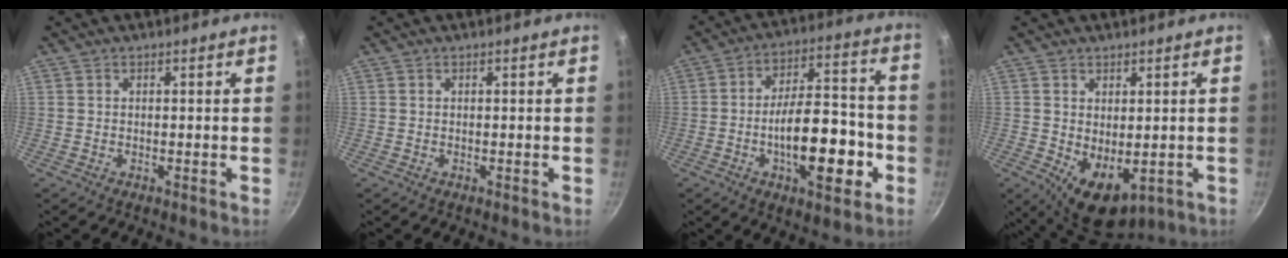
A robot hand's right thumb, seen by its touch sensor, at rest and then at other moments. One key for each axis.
{"total": 0.0}
{"total": 17.4, "fx": -5.3, "fy": 7.4, "fz": 14.8, "tx": -0.193, "ty": 0.044, "tz": -0.081}
{"total": 7.7, "fx": -0.3, "fy": 4.8, "fz": 6.0, "tx": -0.070, "ty": -0.018, "tz": 0.013}